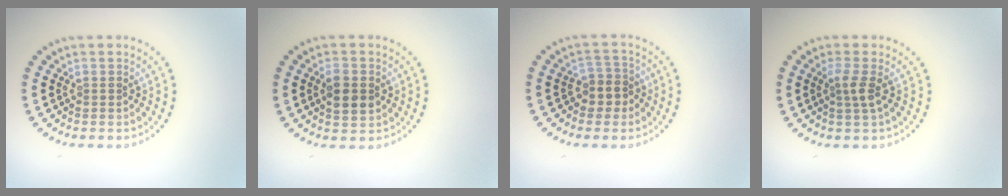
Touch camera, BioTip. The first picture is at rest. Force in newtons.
{"total": 3.2, "press": 3.2, "slide": 0.2}
{"total": 2.3, "press": 2.1, "slide": 1.1}
{"total": 1.9, "press": 1.4, "slide": 1.2}